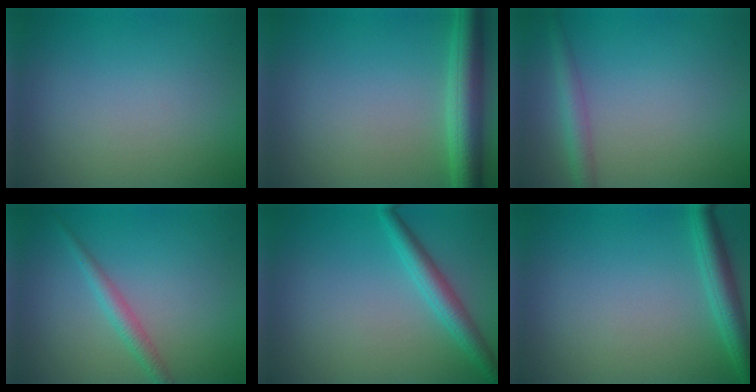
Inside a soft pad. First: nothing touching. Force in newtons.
{"total": 4.9, "press": 4.9, "slide": 0.1}
{"total": 2.3, "press": 2.3, "slide": 0.1}
{"total": 1.9, "press": 1.9, "slide": 0.0}
{"total": 2.9, "press": 2.9, "slide": 0.1}
{"total": 3.2, "press": 3.2, "slide": 0.1}